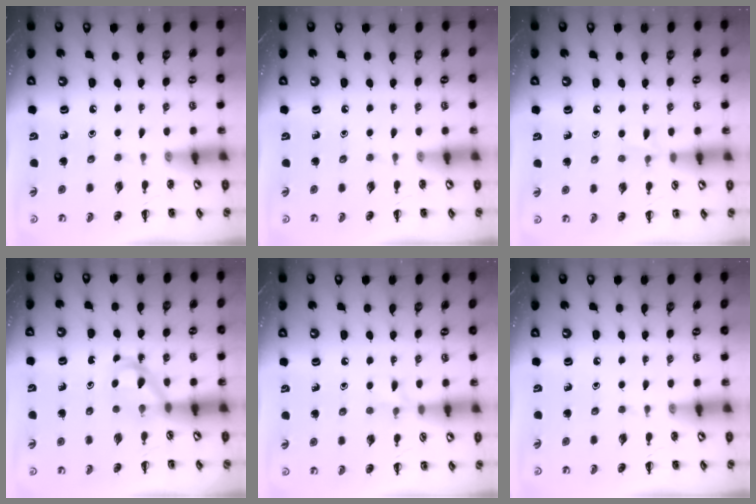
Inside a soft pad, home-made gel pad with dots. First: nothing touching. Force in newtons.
{"total": 0.0}
{"total": 5.0, "press": 4.7, "slide": 1.8}
{"total": 3.9, "press": 3.8, "slide": 1.1}
{"total": 4.8, "press": 4.5, "slide": 1.7}
{"total": 0.0}